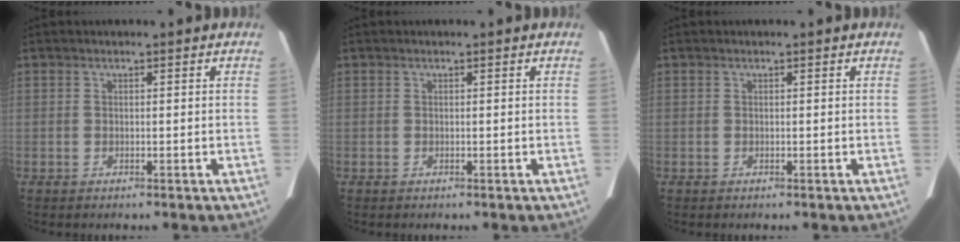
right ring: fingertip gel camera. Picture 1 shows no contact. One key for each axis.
{"total": 0.0}
{"total": 0.0}